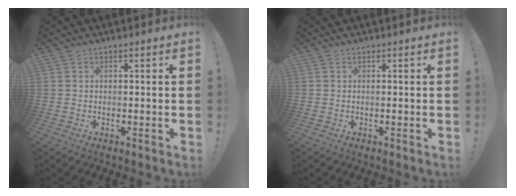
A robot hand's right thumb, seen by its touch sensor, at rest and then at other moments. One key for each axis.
{"total": 0.0}